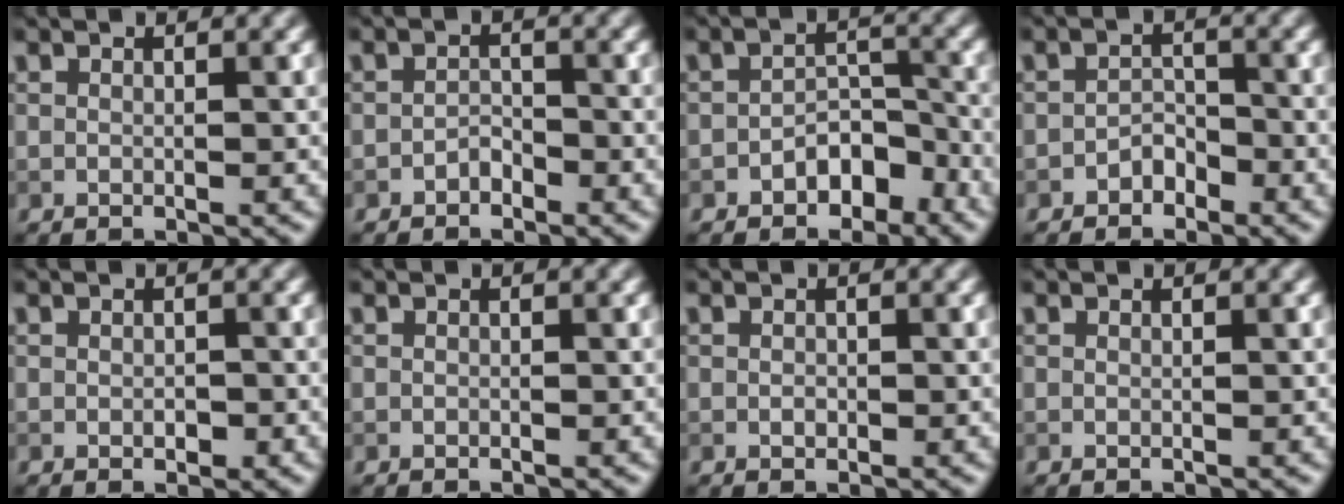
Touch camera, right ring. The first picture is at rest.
{"total": 1.3, "force": [-0.9, 0.7, 0.5], "torque": [-0.006, 0.005, -0.017]}
{"total": 3.2, "force": [-2.0, 1.9, 1.6], "torque": [-0.015, 0.010, -0.031]}
{"total": 1.6, "force": [-1.2, 1.0, 0.5], "torque": [-0.004, 0.008, -0.021]}
{"total": 1.1, "force": [-0.2, 0.7, 0.8], "torque": [-0.010, -0.003, -0.003]}
{"total": 0.0}
{"total": 0.6, "force": [-0.1, 0.4, 0.4], "torque": [-0.005, -0.001, -0.003]}
{"total": 0.0}